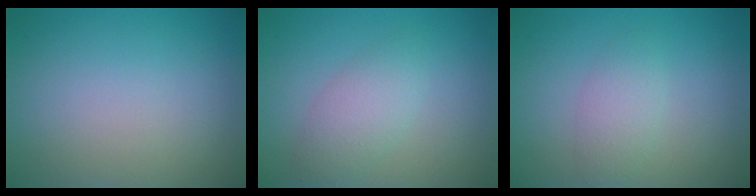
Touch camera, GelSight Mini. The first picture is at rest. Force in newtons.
{"total": 3.0, "press": 3.0, "slide": 0.0}
{"total": 2.1, "press": 2.0, "slide": 0.0}